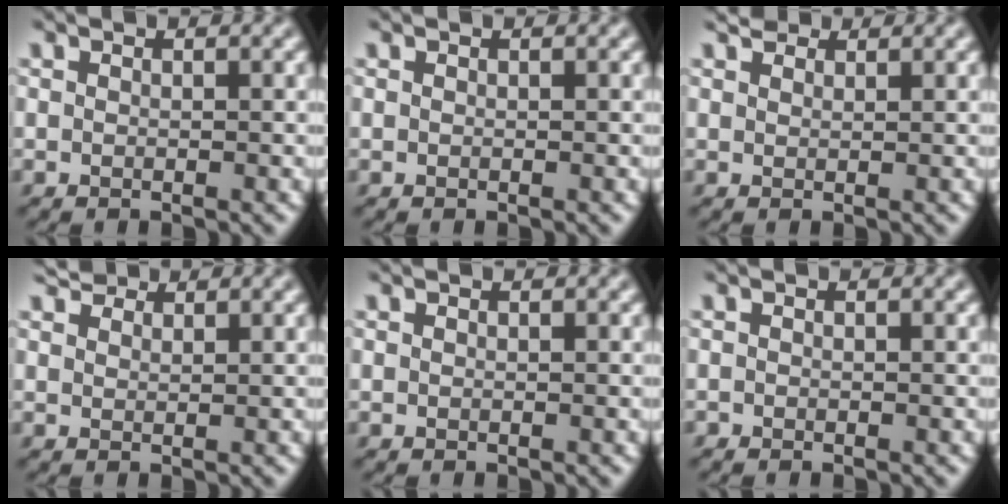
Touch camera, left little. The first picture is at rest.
{"total": 0.0}
{"total": 1.4, "force": [1.3, 0.6, 0.4], "torque": [-0.014, 0.004, 0.023]}
{"total": 2.0, "force": [1.8, 0.7, 0.5], "torque": [-0.017, 0.002, 0.038]}
{"total": 0.0}
{"total": 0.0}